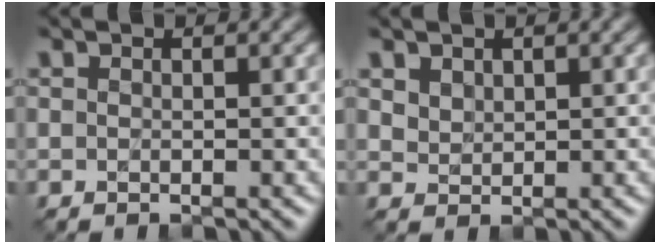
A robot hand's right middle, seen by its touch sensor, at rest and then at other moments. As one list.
[{"total": 1.4, "force": [1.0, 0.9, 0.4], "torque": [-0.009, -0.004, 0.026]}]